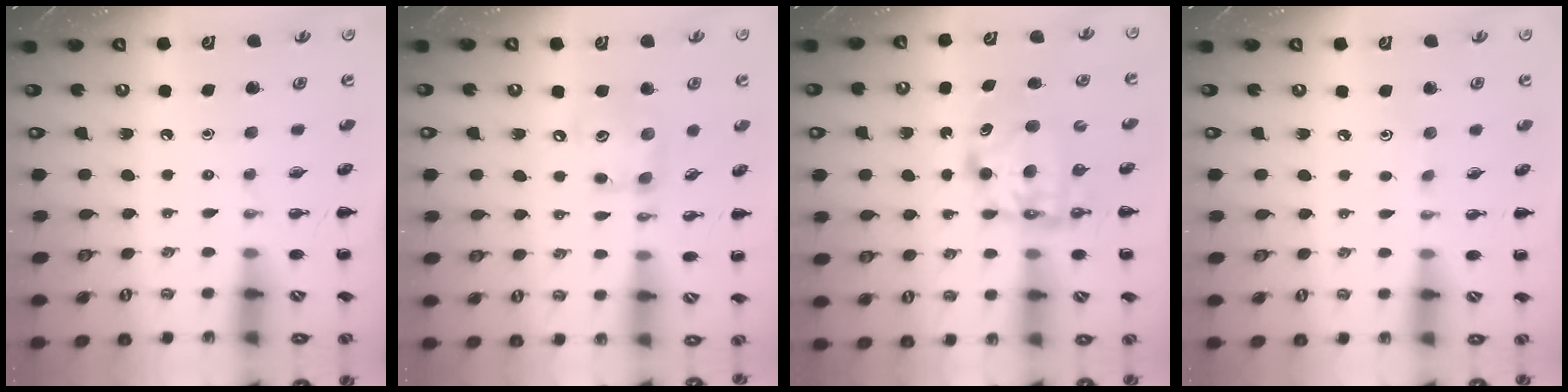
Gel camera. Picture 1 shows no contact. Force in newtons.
{"total": 9.7, "press": 9.7, "slide": 0.8}
{"total": 6.7, "press": 6.6, "slide": 1.0}
{"total": 2.6, "press": 2.5, "slide": 0.8}